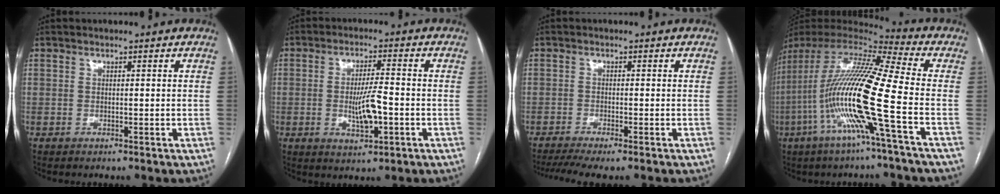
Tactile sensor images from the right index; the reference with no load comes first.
{"total": 6.5, "force": [-1.4, 1.5, 6.2], "torque": [-0.113, -0.002, -0.021]}
{"total": 5.8, "force": [-4.5, 0.4, 3.7], "torque": [-0.060, -0.010, -0.075]}
{"total": 20.2, "force": [-5.3, -0.3, 19.5], "torque": [-0.399, -0.016, -0.118]}